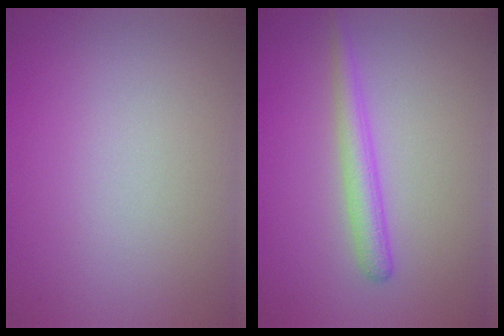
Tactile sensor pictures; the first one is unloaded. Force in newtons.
{"total": 2.4, "press": 2.4, "slide": 0.2}